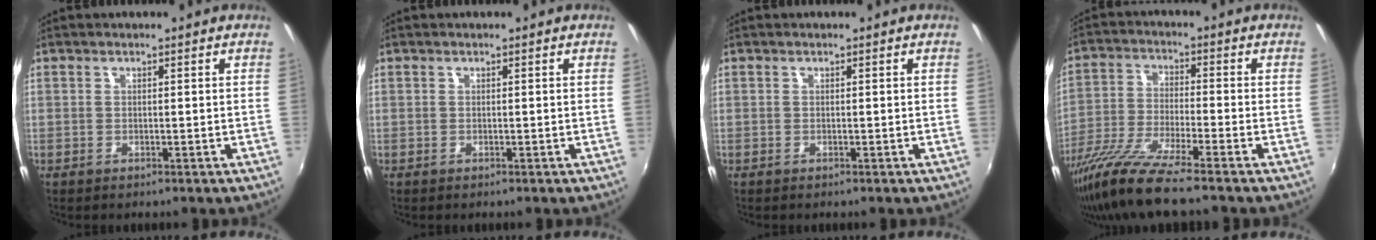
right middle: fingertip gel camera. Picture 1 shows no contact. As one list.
[{"total": 0.0}, {"total": 0.0}, {"total": 12.9, "force": [-10.0, -0.2, 8.2], "torque": [-0.169, -0.037, -0.189]}]